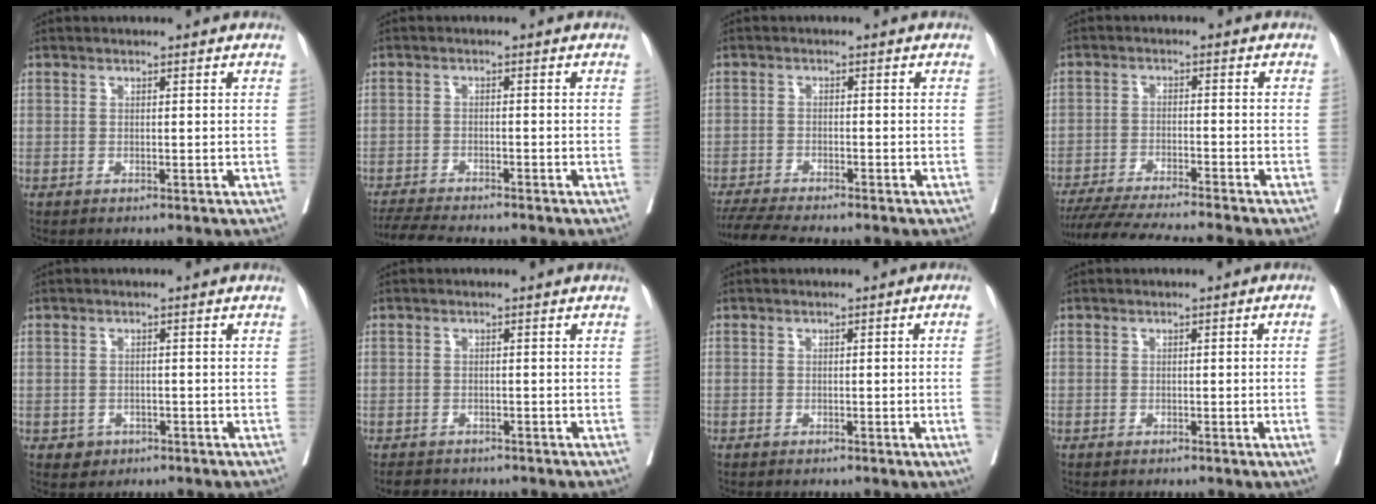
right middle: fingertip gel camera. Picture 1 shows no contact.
{"total": 8.2, "force": [-7.5, 0.3, 3.3], "torque": [-0.053, -0.017, -0.120]}
{"total": 7.6, "force": [-6.9, -0.2, 3.3], "torque": [-0.053, -0.019, -0.113]}
{"total": 14.1, "force": [-12.6, -1.4, 6.2], "torque": [-0.086, -0.032, -0.201]}
{"total": 2.0, "force": [-1.1, 1.6, 0.4], "torque": [-0.008, 0.004, -0.012]}
{"total": 2.9, "force": [-2.5, 1.4, 0.3], "torque": [-0.013, -0.003, -0.039]}
{"total": 2.9, "force": [-0.7, -1.0, 2.7], "torque": [-0.038, -0.004, -0.010]}
{"total": 2.8, "force": [-0.7, -1.0, 2.5], "torque": [-0.036, -0.004, -0.010]}